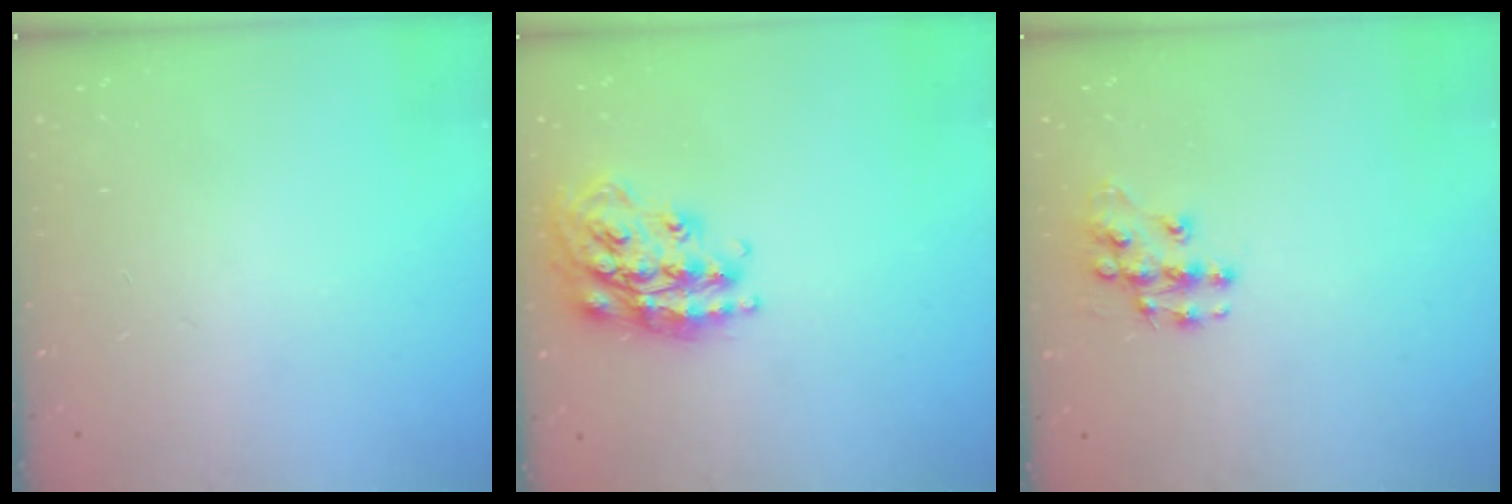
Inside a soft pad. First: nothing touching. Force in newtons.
{"total": 19.4, "press": 19.4, "slide": 1.4}
{"total": 9.7, "press": 9.7, "slide": 0.7}